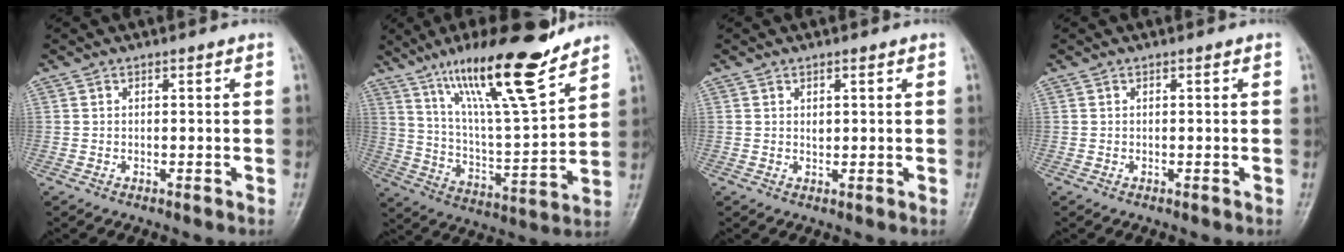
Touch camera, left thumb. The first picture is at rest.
{"total": 20.1, "force": [14.2, 3.1, 13.9], "torque": [-0.211, -0.074, 0.247]}
{"total": 1.2, "force": [0.5, 0.7, 0.8], "torque": [-0.010, -0.004, 0.011]}
{"total": 0.0}